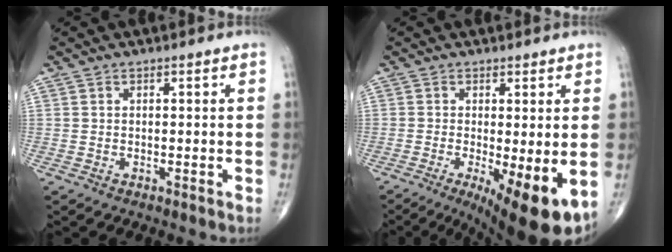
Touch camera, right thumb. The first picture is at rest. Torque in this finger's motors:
{"motor_torque": [0.21, 1.74, 0.14, -0.32, 0.09]}